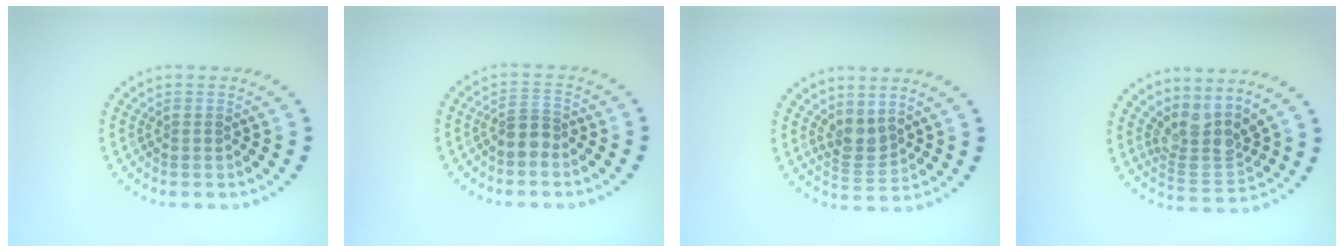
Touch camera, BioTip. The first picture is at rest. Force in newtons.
{"total": 1.8, "press": 1.3, "slide": 1.2}
{"total": 2.3, "press": 1.9, "slide": 1.4}
{"total": 3.7, "press": 2.7, "slide": 2.5}